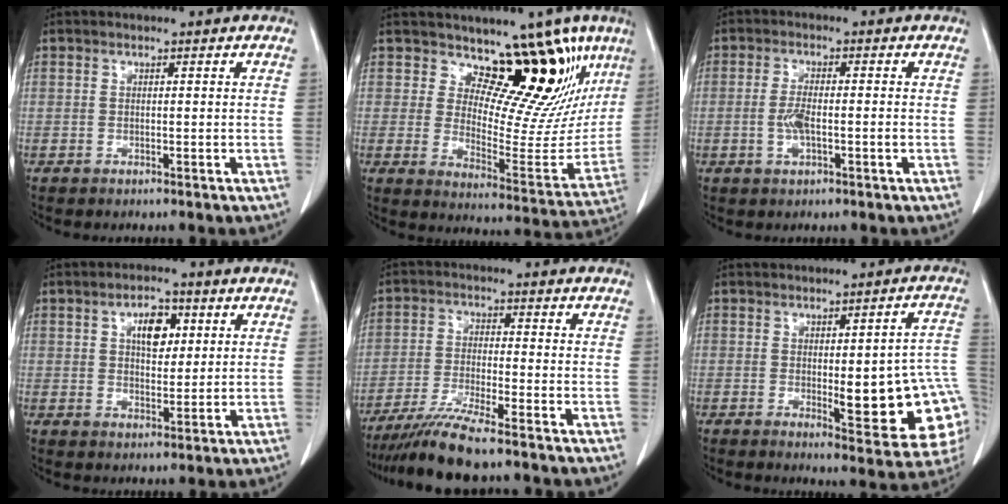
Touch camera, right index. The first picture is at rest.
{"total": 16.4, "force": [11.2, 6.5, 10.1], "torque": [-0.102, -0.029, 0.145]}
{"total": 3.5, "force": [-0.8, 0.9, 3.3], "torque": [-0.072, 0.000, -0.013]}
{"total": 5.6, "force": [1.9, 2.9, 4.4], "torque": [-0.072, 0.007, 0.034]}
{"total": 8.0, "force": [-6.7, -0.4, 4.4], "torque": [-0.078, -0.028, -0.123]}
{"total": 15.1, "force": [-2.2, 3.7, 14.5], "torque": [-0.116, 0.013, -0.009]}